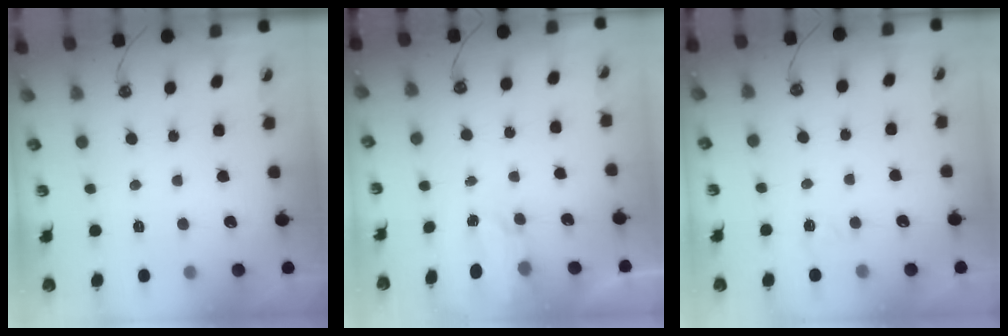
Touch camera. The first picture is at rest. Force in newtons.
{"total": 2.3, "press": 2.3, "slide": 0.2}
{"total": 2.6, "press": 2.6, "slide": 0.4}